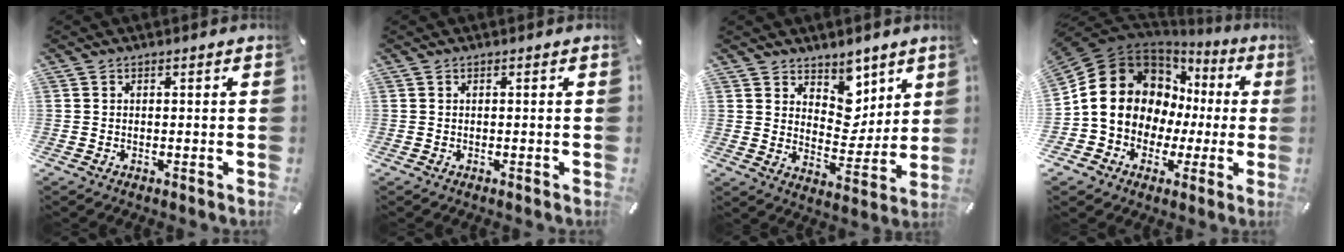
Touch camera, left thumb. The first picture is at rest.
{"total": 0.0}
{"total": 9.5, "force": [5.7, 6.9, 3.0], "torque": [-0.037, -0.058, 0.106]}
{"total": 16.5, "force": [2.2, 14.5, 7.6], "torque": [-0.148, -0.024, 0.050]}